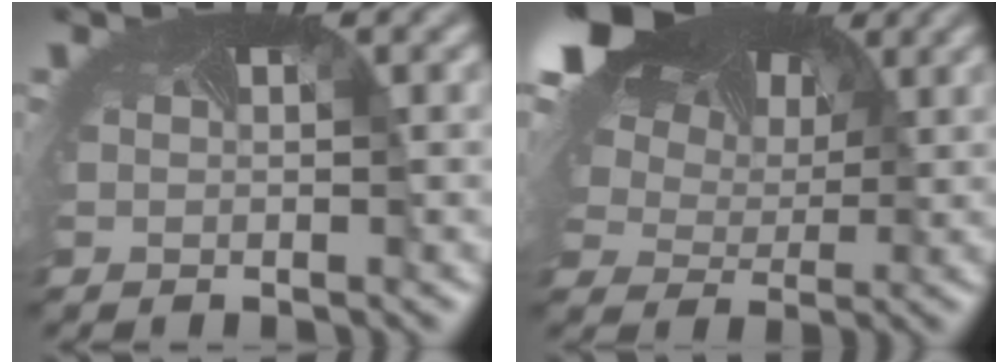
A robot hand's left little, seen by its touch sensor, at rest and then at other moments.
{"total": 15.3, "force": [8.0, 9.3, 9.1], "torque": [-0.232, 0.039, 0.141]}